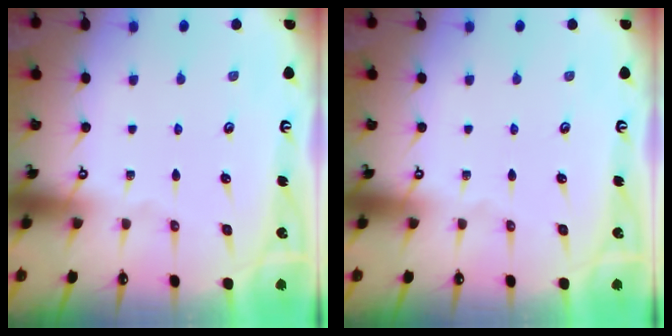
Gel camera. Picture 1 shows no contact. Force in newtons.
{"total": 0.0}